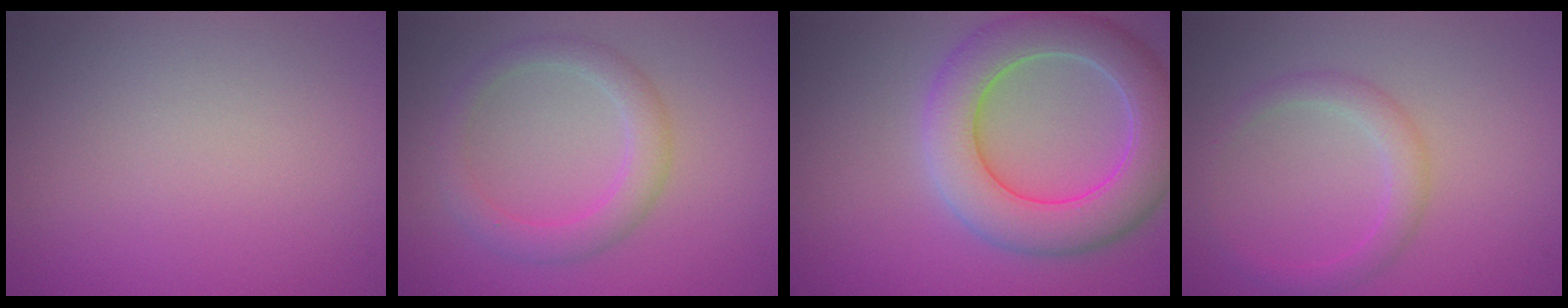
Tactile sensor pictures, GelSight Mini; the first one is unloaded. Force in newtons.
{"total": 2.9, "press": 2.9, "slide": 0.2}
{"total": 7.9, "press": 7.9, "slide": 0.3}
{"total": 2.1, "press": 2.1, "slide": 0.1}